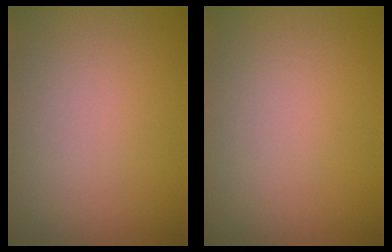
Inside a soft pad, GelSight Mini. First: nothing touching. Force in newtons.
{"total": 0.0}